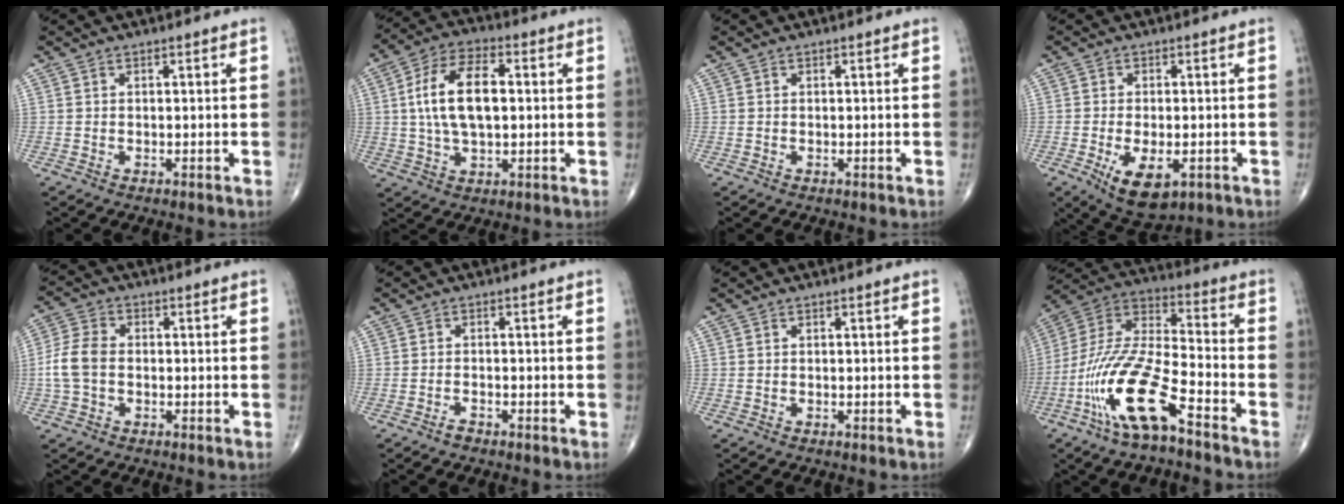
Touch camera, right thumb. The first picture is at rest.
{"total": 13.2, "force": [1.2, 6.8, 11.2], "torque": [-0.210, 0.017, 0.020]}
{"total": 0.0}
{"total": 9.0, "force": [-3.0, 4.4, 7.2], "torque": [-0.116, -0.007, -0.037]}
{"total": 6.8, "force": [-0.8, 4.6, 4.9], "torque": [-0.110, 0.017, -0.022]}
{"total": 1.3, "force": [-1.1, 0.4, 0.6], "torque": [-0.013, 0.003, -0.022]}
{"total": 0.0}
{"total": 17.5, "force": [-9.4, 4.8, 14.0], "torque": [-0.296, 0.056, -0.181]}